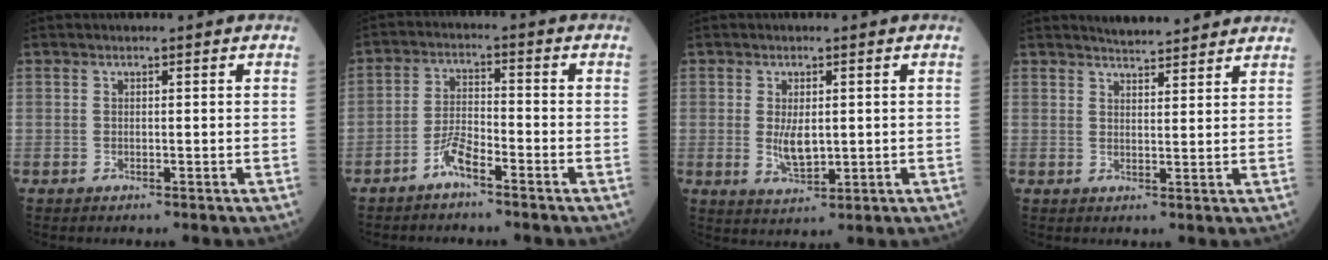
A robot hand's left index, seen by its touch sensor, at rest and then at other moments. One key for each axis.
{"total": 4.3, "fx": -3.2, "fy": 0.7, "fz": 2.8, "tx": -0.061, "ty": 0.001, "tz": -0.065}
{"total": 4.2, "fx": 0.0, "fy": 1.9, "fz": 3.8, "tx": -0.074, "ty": -0.011, "tz": 0.008}
{"total": 6.5, "fx": 6.2, "fy": 0.8, "fz": 1.8, "tx": -0.031, "ty": 0.015, "tz": 0.081}